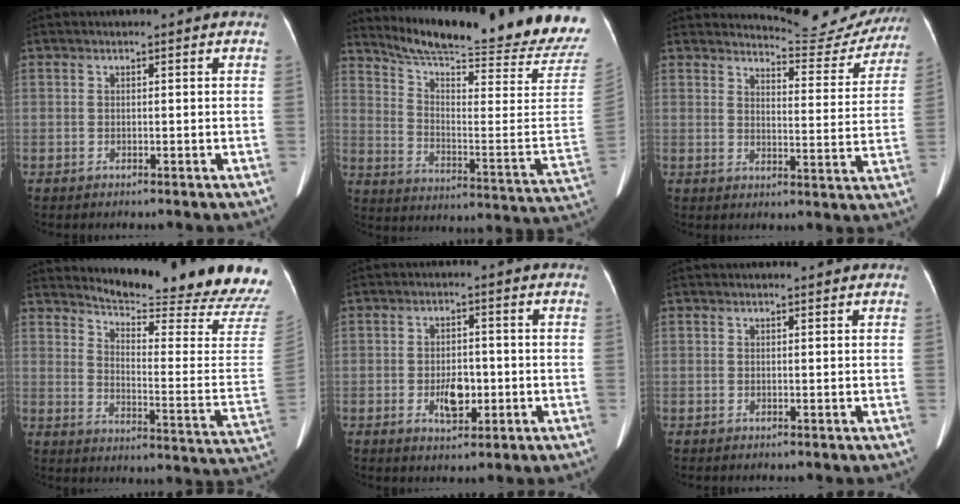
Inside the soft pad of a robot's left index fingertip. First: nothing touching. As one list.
[{"total": 26.8, "force": [24.5, -0.2, 10.9], "torque": [-0.182, -0.113, 0.320]}, {"total": 11.9, "force": [11.8, 1.4, -0.1], "torque": [0.011, -0.051, 0.129]}, {"total": 21.7, "force": [20.8, -1.1, 5.9], "torque": [-0.100, -0.143, 0.252]}, {"total": 4.5, "force": [-1.1, 2.4, 3.7], "torque": [-0.063, 0.002, -0.013]}, {"total": 1.1, "force": [1.1, 0.1, 0.3], "torque": [-0.008, 0.004, 0.016]}]